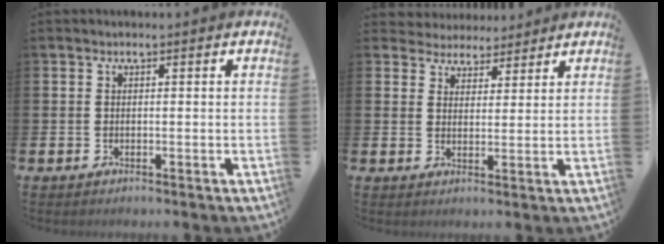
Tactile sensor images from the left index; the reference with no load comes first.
{"total": 4.1, "force": [3.8, 1.4, -0.7], "torque": [0.004, -0.026, 0.066]}